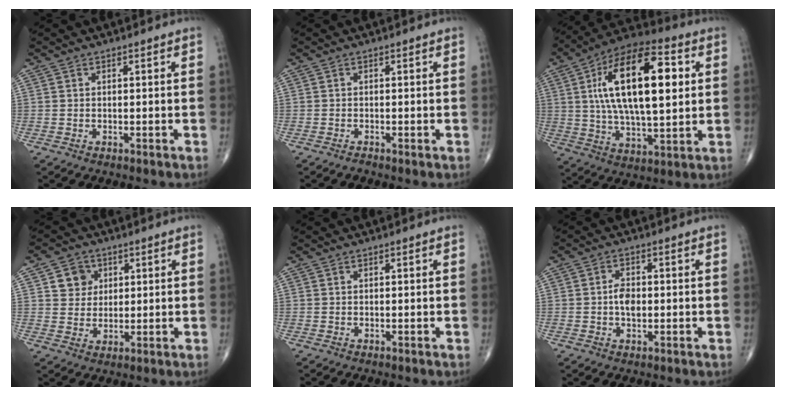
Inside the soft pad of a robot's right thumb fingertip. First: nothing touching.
{"total": 0.6, "force": [-0.4, 0.1, 0.4], "torque": [-0.009, -0.002, -0.011]}
{"total": 23.7, "force": [4.9, 10.3, 20.8], "torque": [-0.344, 0.004, 0.075]}
{"total": 5.6, "force": [2.0, 5.0, 1.7], "torque": [-0.003, -0.005, 0.034]}
{"total": 0.0}
{"total": 3.8, "force": [-0.2, 2.3, 3.0], "torque": [-0.047, 0.005, -0.007]}